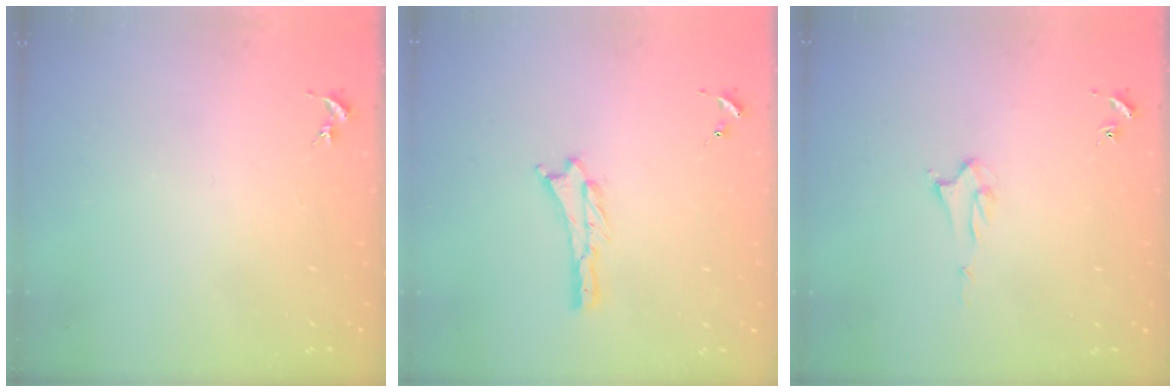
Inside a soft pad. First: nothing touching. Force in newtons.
{"total": 0.9, "press": 0.9, "slide": 0.2}
{"total": 1.9, "press": 1.9, "slide": 0.1}